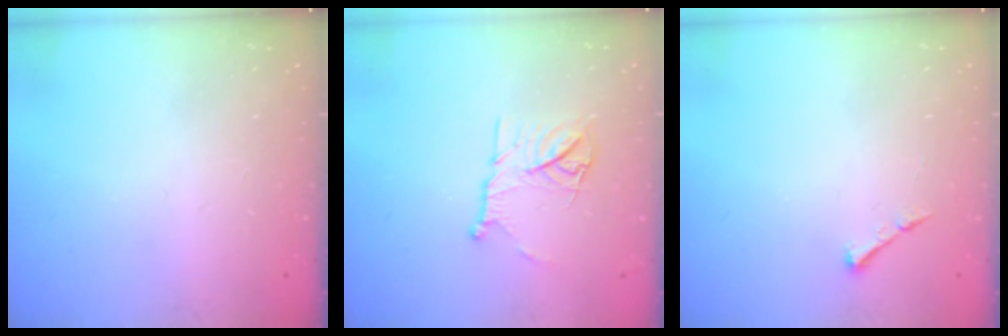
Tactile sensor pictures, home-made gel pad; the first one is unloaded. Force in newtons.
{"total": 11.7, "press": 11.6, "slide": 1.0}
{"total": 3.7, "press": 3.6, "slide": 0.5}